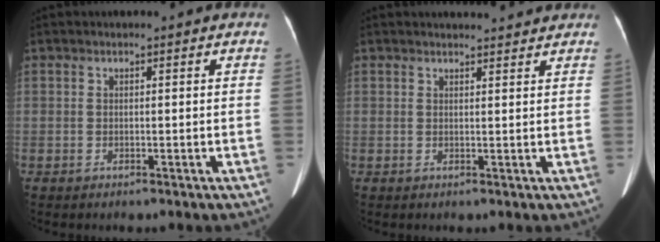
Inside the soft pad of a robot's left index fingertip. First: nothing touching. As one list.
[{"total": 4.4, "force": [4.3, 0.6, 0.9], "torque": [-0.014, 0.014, 0.048]}]